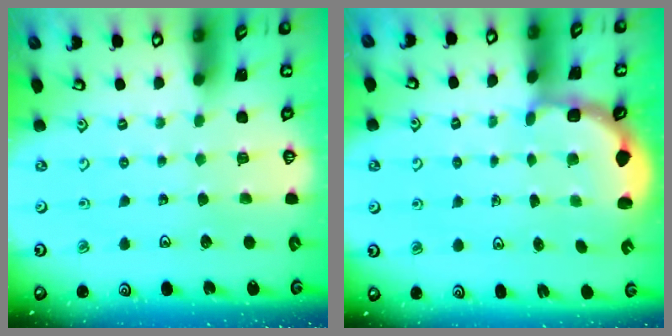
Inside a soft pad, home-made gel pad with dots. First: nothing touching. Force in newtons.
{"total": 2.8, "press": 2.5, "slide": 1.4}